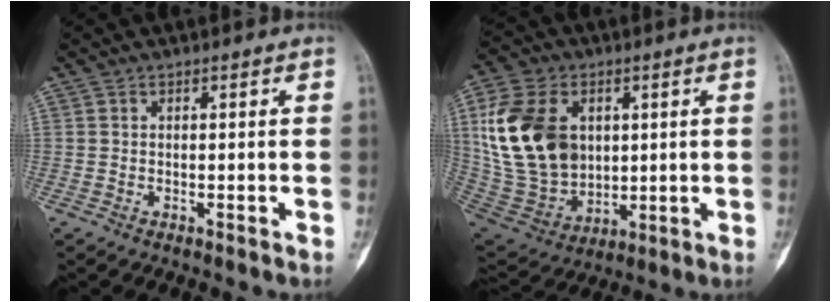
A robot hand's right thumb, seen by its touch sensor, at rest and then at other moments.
{"total": 20.2, "force": [4.3, 14.4, 13.6], "torque": [-0.253, -0.010, 0.097]}